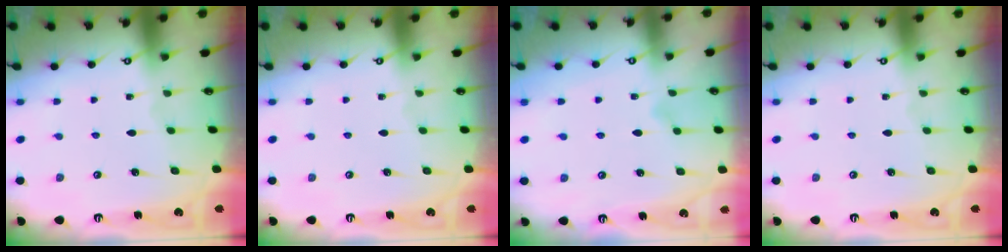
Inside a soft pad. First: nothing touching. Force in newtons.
{"total": 0.0}
{"total": 6.6, "press": 6.6, "slide": 0.3}
{"total": 0.0}